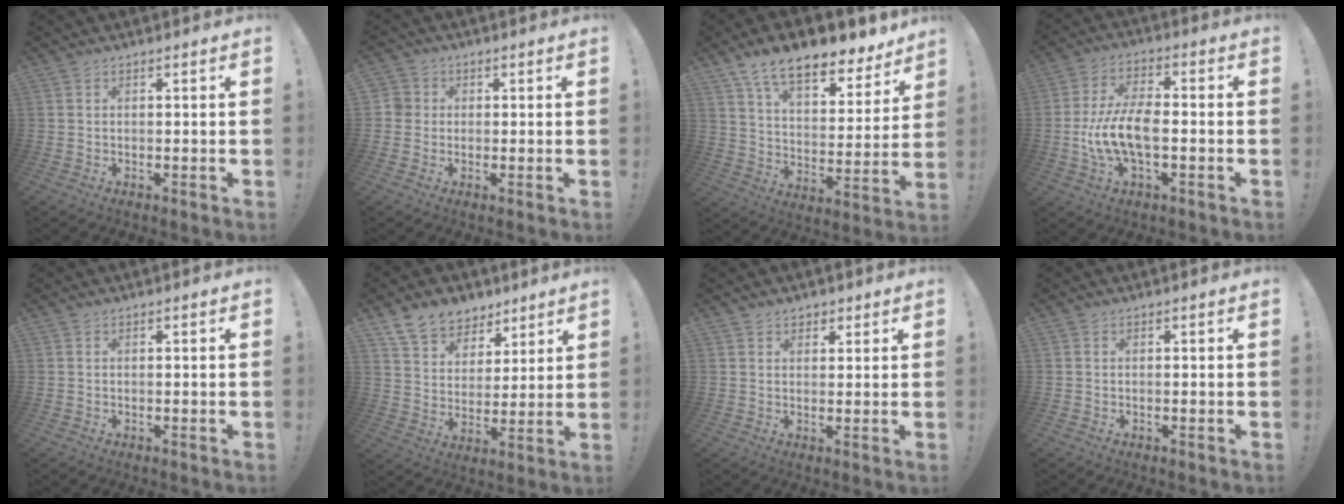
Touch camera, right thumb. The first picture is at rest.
{"total": 3.6, "force": [0.1, 3.5, 0.9], "torque": [-0.014, 0.008, 0.002]}
{"total": 16.0, "force": [11.9, 6.4, 8.5], "torque": [-0.143, -0.082, 0.208]}
{"total": 12.2, "force": [-2.4, 5.6, 10.5], "torque": [-0.220, 0.001, -0.042]}
{"total": 0.0}
{"total": 10.9, "force": [8.1, 7.0, 1.9], "torque": [-0.036, -0.058, 0.159]}
{"total": 2.8, "force": [1.8, 2.0, 0.6], "torque": [-0.002, -0.006, 0.032]}
{"total": 0.0}